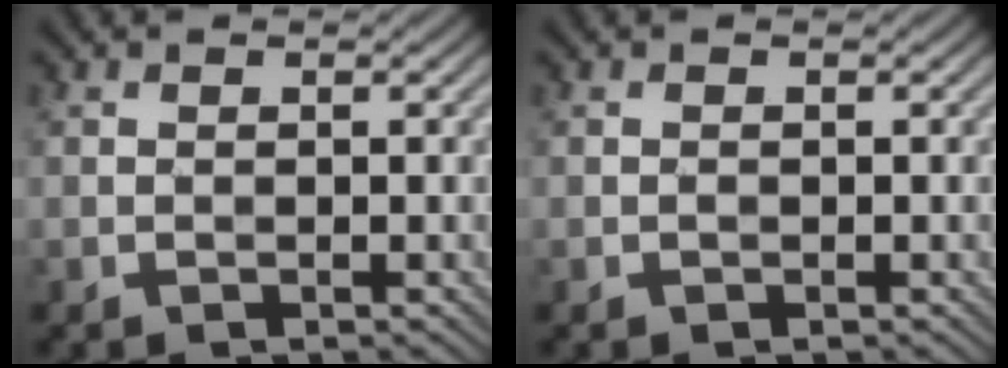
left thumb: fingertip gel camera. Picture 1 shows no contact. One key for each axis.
{"total": 0.0}